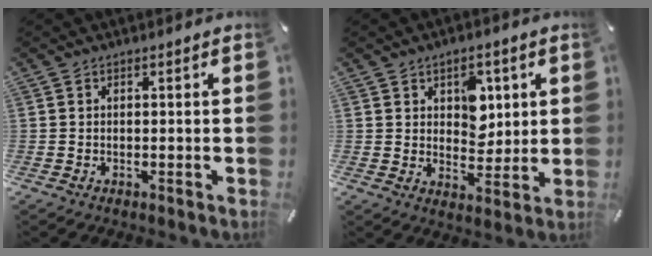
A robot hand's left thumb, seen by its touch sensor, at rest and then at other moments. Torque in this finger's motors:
{"motor_torque": [1.10, 1.53, 0.50, -0.57, 0.08]}